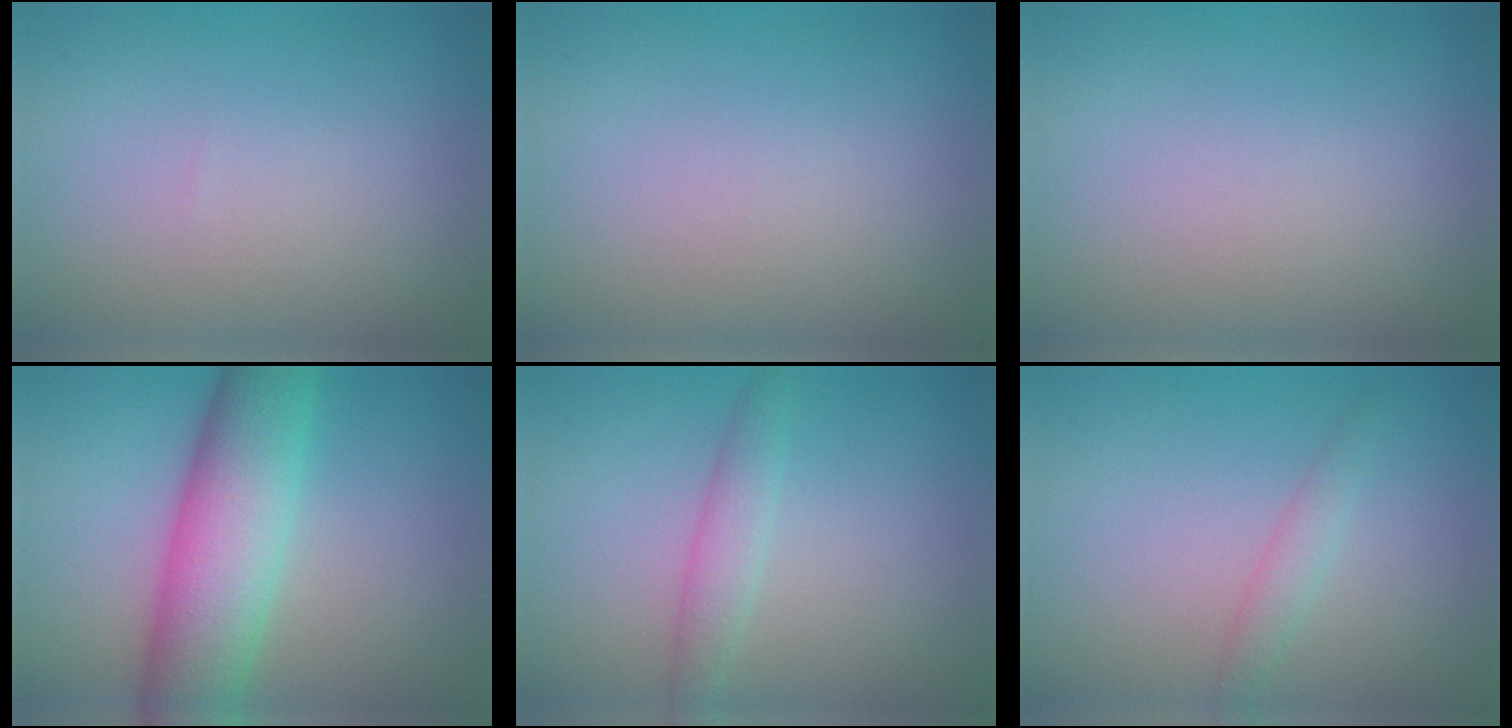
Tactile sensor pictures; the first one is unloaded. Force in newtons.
{"total": 0.0}
{"total": 0.0}
{"total": 9.3, "press": 9.3, "slide": 0.4}
{"total": 2.2, "press": 2.2, "slide": 0.0}
{"total": 1.6, "press": 1.6, "slide": 0.0}